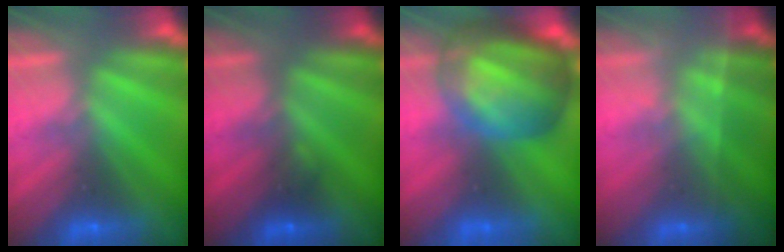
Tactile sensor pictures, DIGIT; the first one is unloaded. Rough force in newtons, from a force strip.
{"total": 1.8}
{"total": 7.7}
{"total": 1.7}